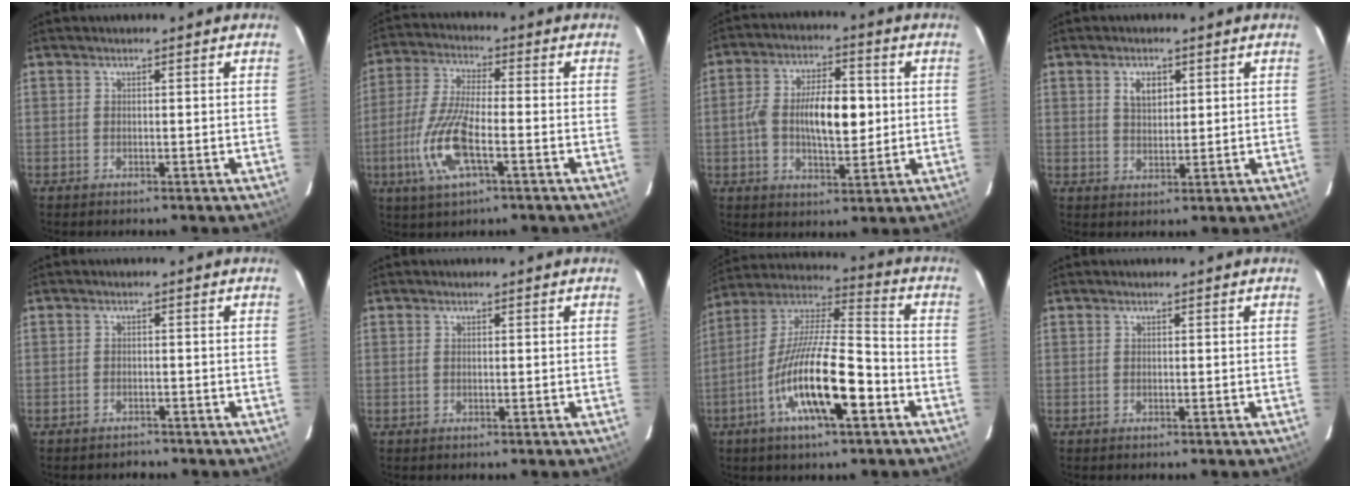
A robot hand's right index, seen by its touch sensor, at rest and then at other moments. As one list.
[{"total": 12.3, "force": [-4.2, 3.4, 11.0], "torque": [-0.239, -0.008, -0.083]}, {"total": 11.3, "force": [-0.4, 5.3, 10.0], "torque": [-0.186, 0.011, -0.007]}, {"total": 3.8, "force": [1.6, 2.2, 2.6], "torque": [-0.044, 0.005, 0.030]}, {"total": 2.0, "force": [-1.8, 0.9, 0.0], "torque": [-0.005, 0.005, -0.026]}, {"total": 0.0}, {"total": 18.0, "force": [-7.2, 4.4, 15.9], "torque": [-0.301, -0.015, -0.137]}, {"total": 0.0}]